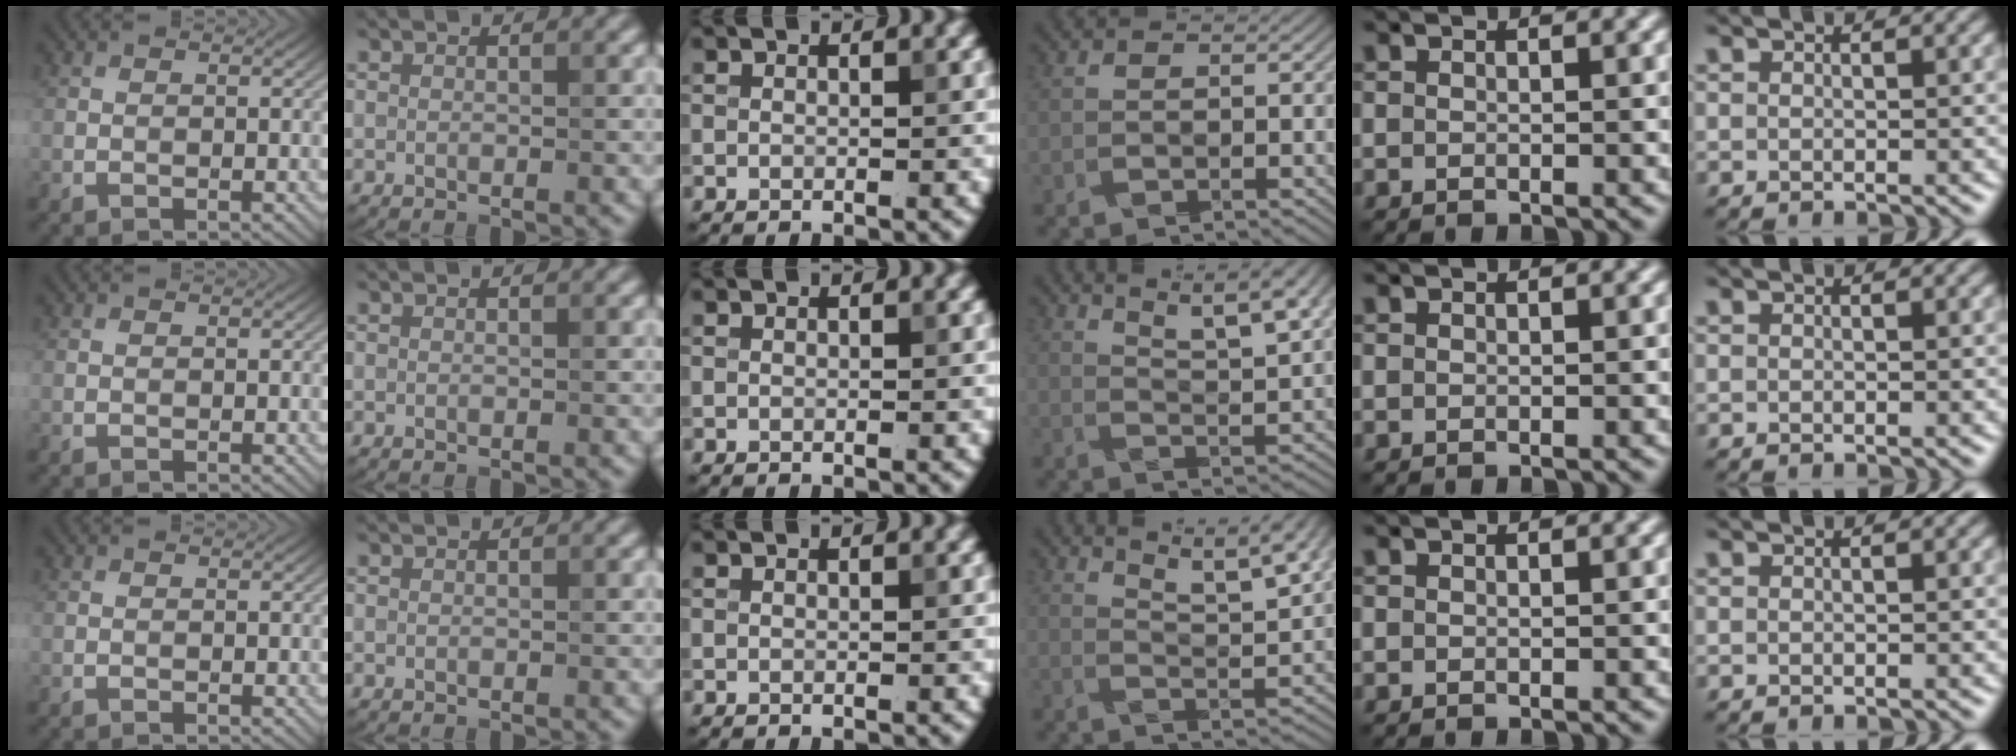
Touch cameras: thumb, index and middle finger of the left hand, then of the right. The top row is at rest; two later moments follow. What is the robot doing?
{"motion": "pour", "object": "sugar"}